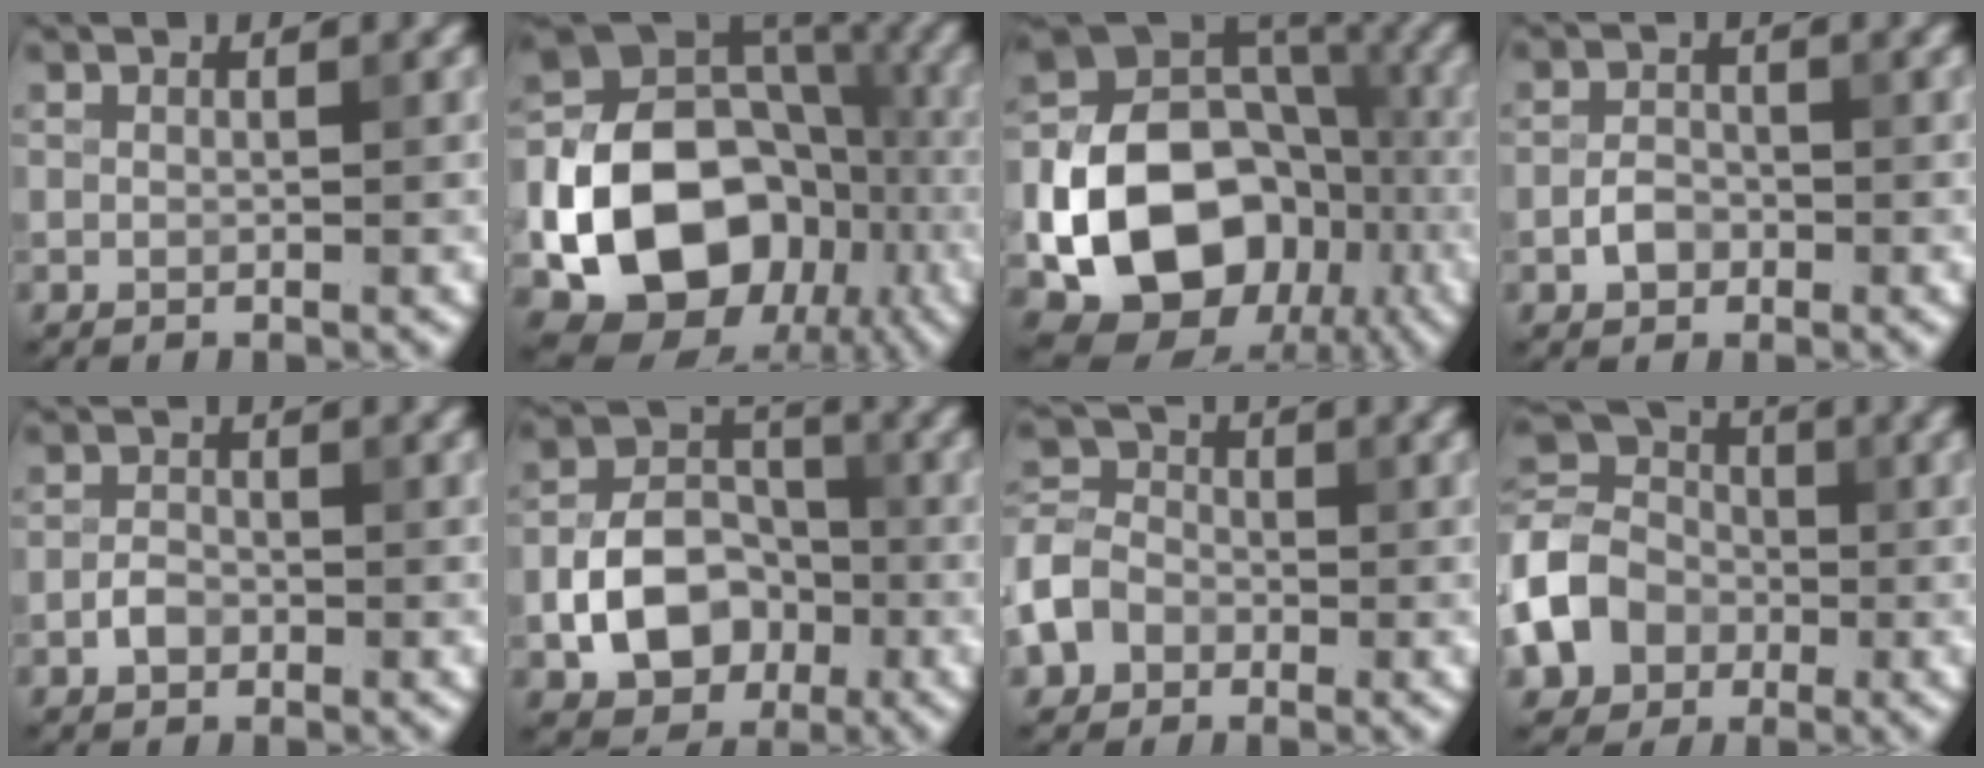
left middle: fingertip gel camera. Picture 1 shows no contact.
{"total": 16.4, "force": [-4.9, 13.1, 8.6], "torque": [-0.141, -0.024, -0.105]}
{"total": 14.8, "force": [-4.3, 11.6, 8.1], "torque": [-0.142, -0.017, -0.083]}
{"total": 1.9, "force": [-0.9, 1.4, 1.0], "torque": [-0.018, 0.004, -0.020]}
{"total": 1.6, "force": [-0.8, 1.1, 0.9], "torque": [-0.015, 0.004, -0.018]}
{"total": 7.2, "force": [-2.3, 5.3, 4.4], "torque": [-0.074, -0.003, -0.040]}
{"total": 6.0, "force": [-2.7, 4.6, 2.6], "torque": [-0.051, -0.010, -0.060]}
{"total": 8.2, "force": [-2.5, 6.6, 4.1], "torque": [-0.100, 0.000, -0.059]}